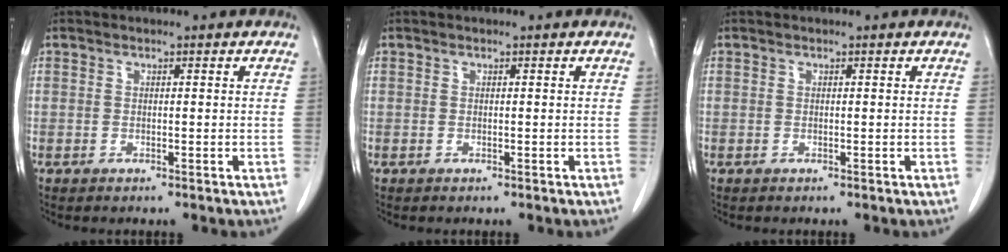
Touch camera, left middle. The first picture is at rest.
{"total": 0.0}
{"total": 0.0}